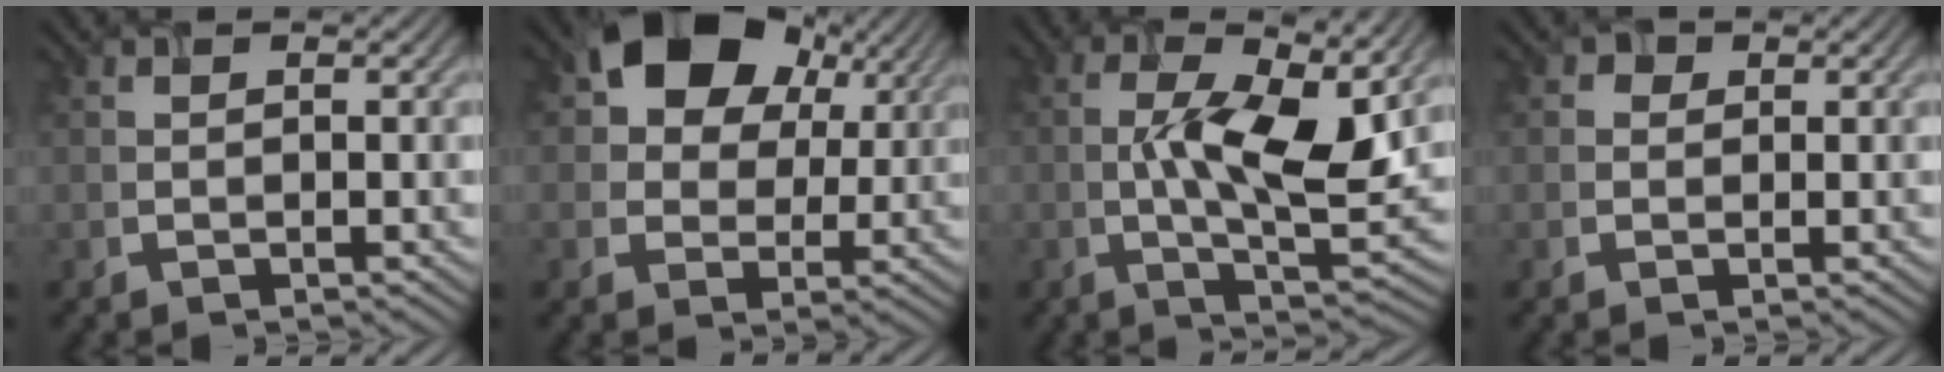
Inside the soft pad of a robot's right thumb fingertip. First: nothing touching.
{"total": 12.3, "force": [5.7, 8.8, 6.4], "torque": [-0.122, 0.020, 0.091]}
{"total": 11.0, "force": [0.7, 4.2, 10.2], "torque": [-0.171, -0.017, 0.013]}
{"total": 1.3, "force": [0.6, 1.1, 0.1], "torque": [0.003, -0.006, 0.003]}